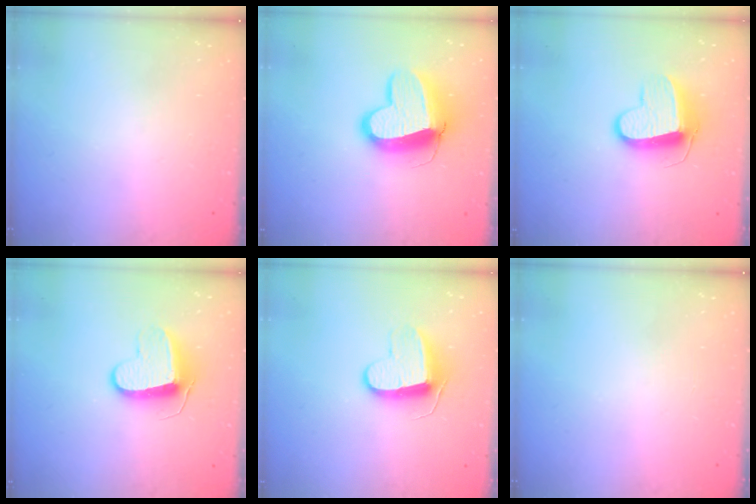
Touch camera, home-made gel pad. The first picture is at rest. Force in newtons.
{"total": 14.4, "press": 14.3, "slide": 1.6}
{"total": 10.7, "press": 10.7, "slide": 0.5}
{"total": 9.7, "press": 9.7, "slide": 0.4}
{"total": 9.8, "press": 9.8, "slide": 0.2}
{"total": 0.0}